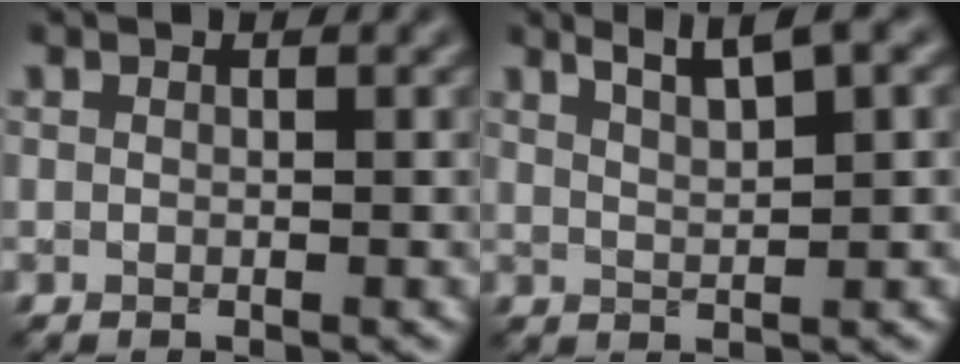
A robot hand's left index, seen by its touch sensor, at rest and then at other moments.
{"total": 3.4, "force": [2.4, 0.4, 2.4], "torque": [-0.031, 0.005, 0.044]}